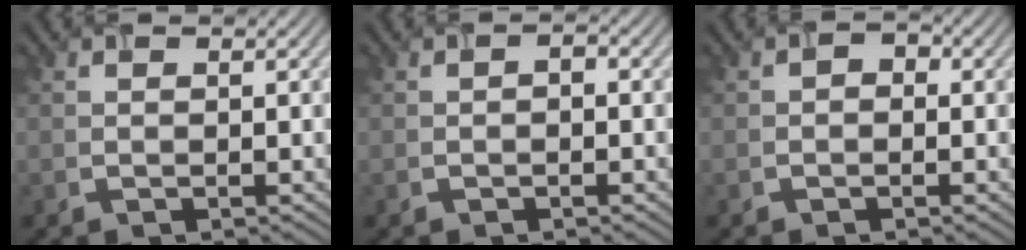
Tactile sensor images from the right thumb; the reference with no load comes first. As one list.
[{"total": 1.1, "force": [-0.4, 0.7, 0.8], "torque": [-0.006, 0.003, -0.008]}, {"total": 1.6, "force": [-0.3, 1.4, 0.7], "torque": [0.001, -0.002, -0.017]}]